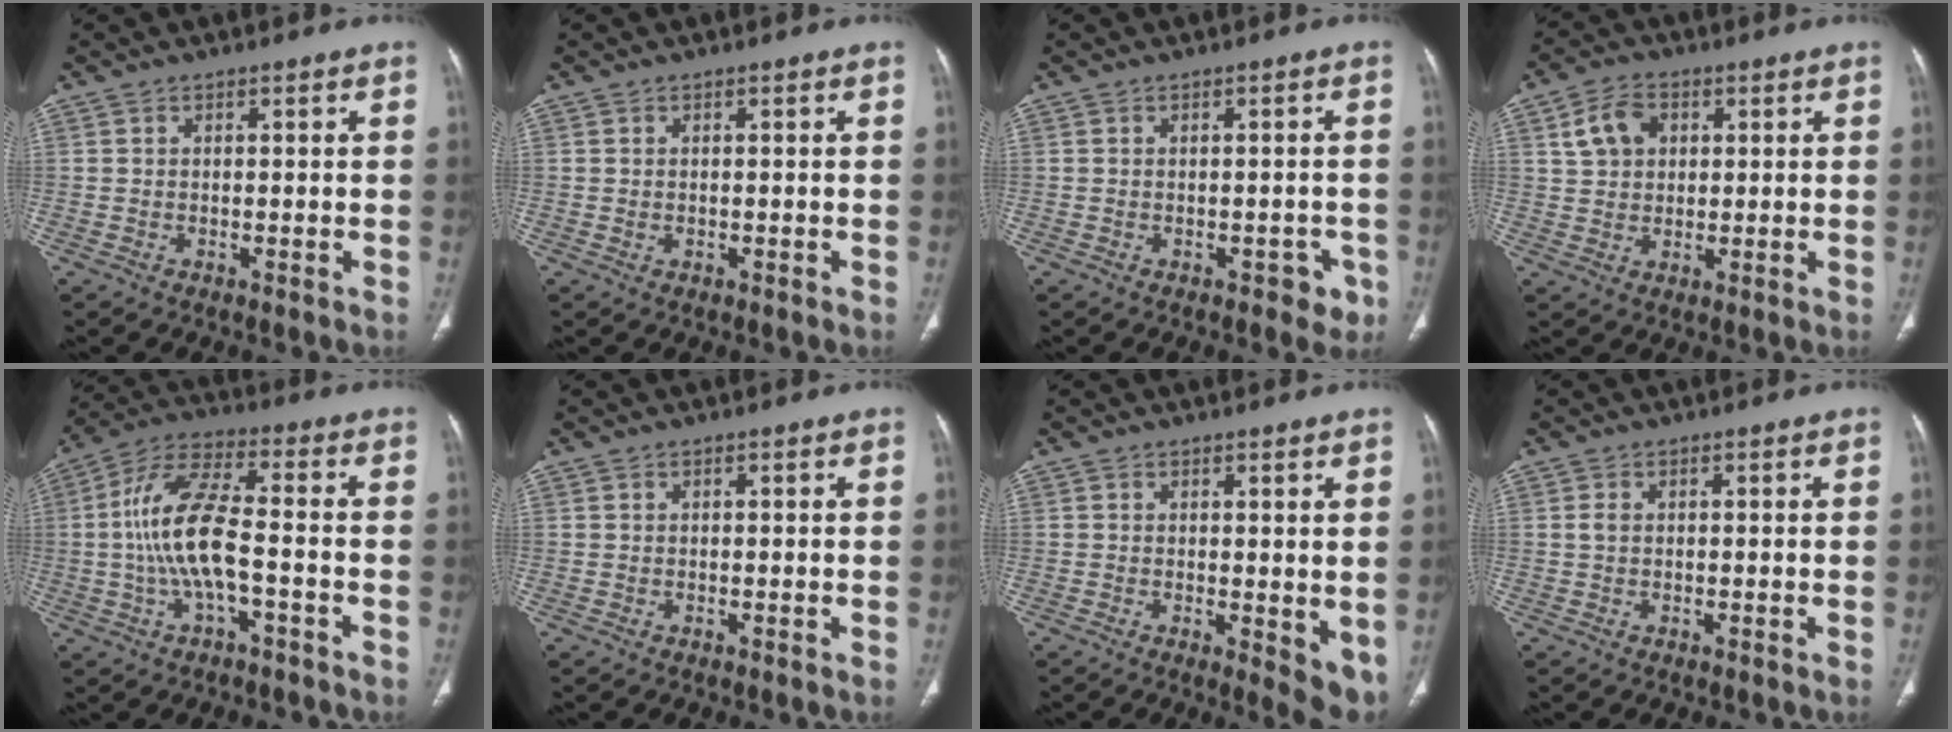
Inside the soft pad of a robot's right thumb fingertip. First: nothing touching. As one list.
[{"total": 0.6, "force": [-0.1, 0.4, 0.4], "torque": [-0.014, 0.004, 0.003]}, {"total": 3.2, "force": [-1.6, 2.1, 1.9], "torque": [-0.004, 0.010, -0.016]}, {"total": 6.9, "force": [2.3, 5.1, 3.9], "torque": [-0.057, 0.003, 0.040]}, {"total": 12.8, "force": [-2.0, 4.6, 11.8], "torque": [-0.250, 0.040, -0.038]}, {"total": 0.0}, {"total": 6.1, "force": [-0.1, 2.4, 5.6], "torque": [-0.067, -0.017, 0.003]}, {"total": 1.1, "force": [0.1, 0.8, 0.8], "torque": [-0.017, 0.001, 0.001]}]